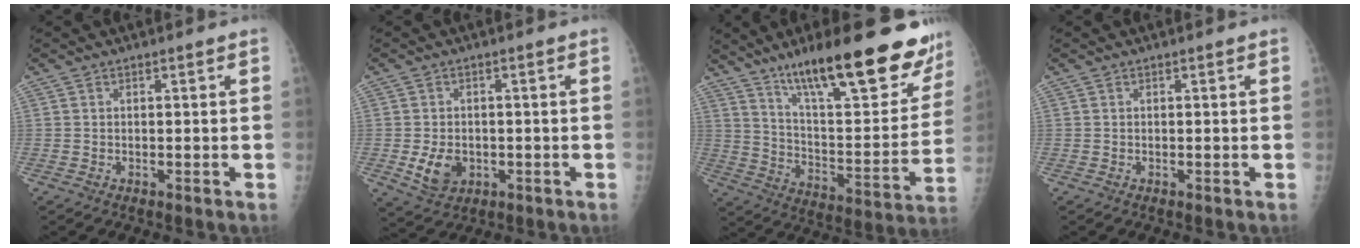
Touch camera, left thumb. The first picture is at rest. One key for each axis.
{"total": 5.7, "fx": -1.2, "fy": 4.3, "fz": 3.5, "tx": -0.050, "ty": -0.003, "tz": -0.008}
{"total": 28.7, "fx": 19.4, "fy": 7.5, "fz": 19.7, "tx": -0.254, "ty": -0.071, "tz": 0.300}
{"total": 0.0}